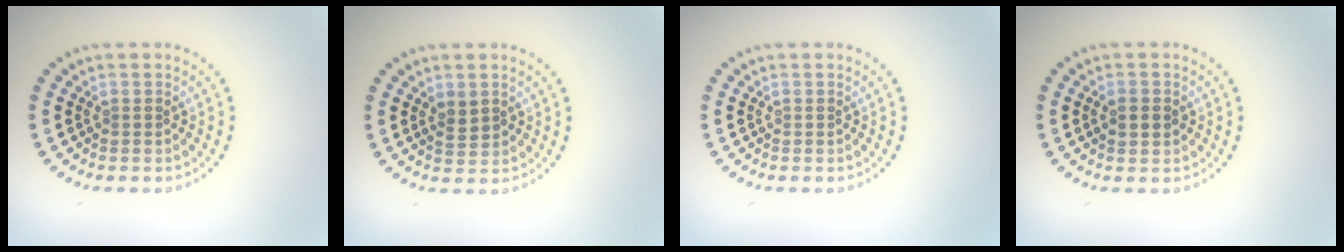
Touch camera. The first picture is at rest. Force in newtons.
{"total": 1.7, "press": 1.6, "slide": 0.5}
{"total": 0.0}
{"total": 1.6, "press": 1.6, "slide": 0.1}